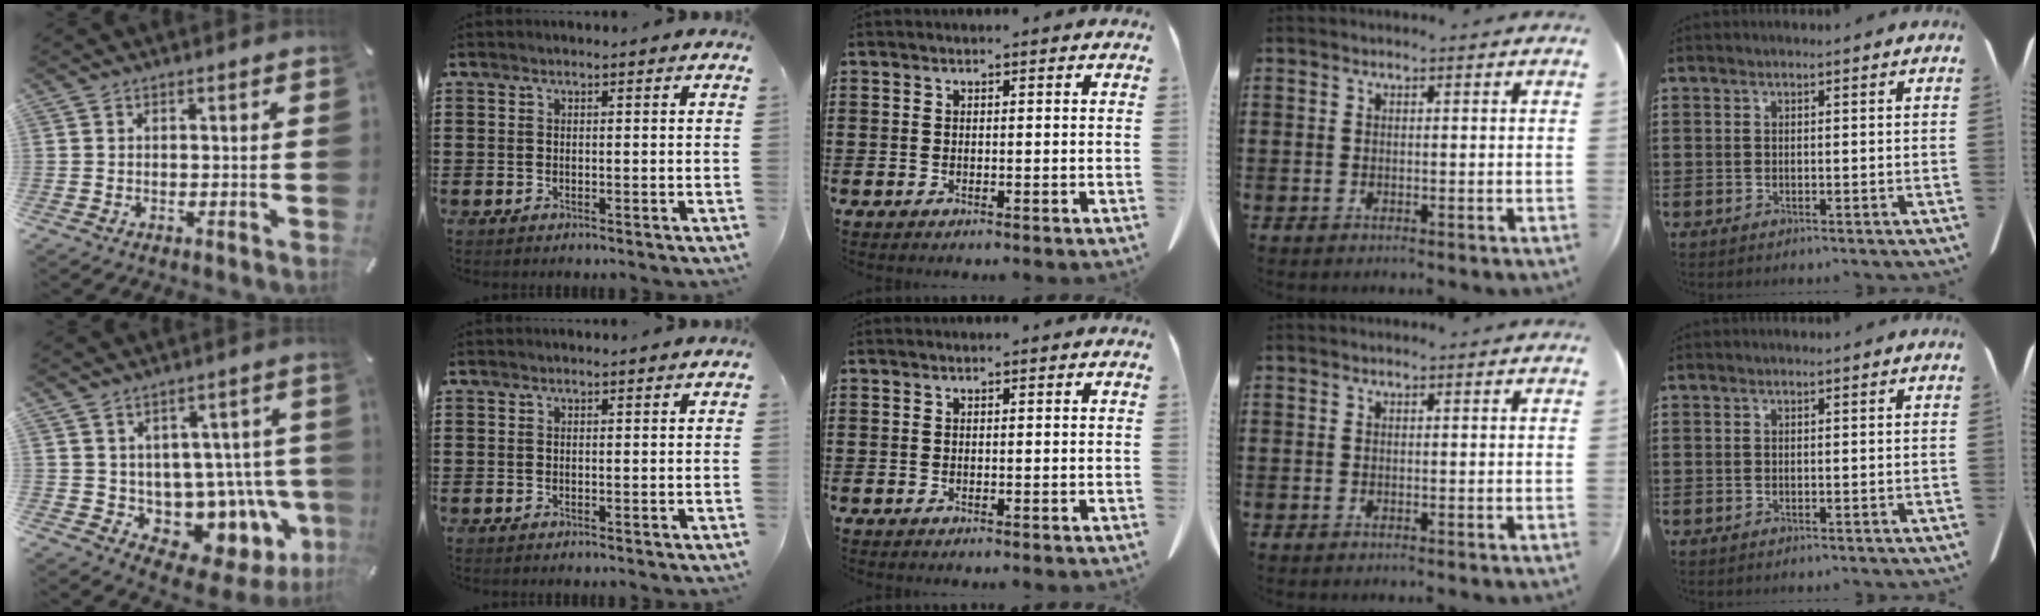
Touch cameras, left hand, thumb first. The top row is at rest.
{"thumb": {"total": 8.9, "force": [-0.6, 7.7, 4.6], "torque": [-0.057, -0.031, 0.010]}}